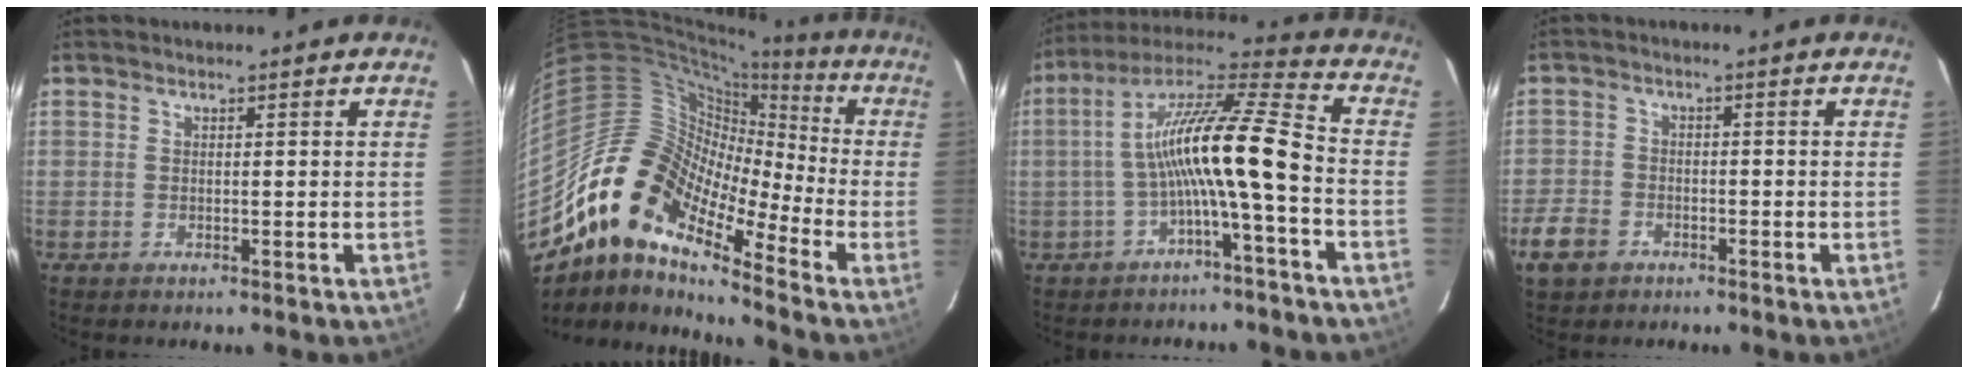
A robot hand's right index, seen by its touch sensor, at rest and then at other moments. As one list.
[{"total": 14.8, "force": [-9.5, 5.8, 9.8], "torque": [-0.141, 0.003, -0.200]}, {"total": 14.4, "force": [-3.2, 0.8, 14.0], "torque": [-0.264, 0.019, -0.064]}, {"total": 6.3, "force": [-3.6, 4.6, 2.4], "torque": [-0.067, 0.012, -0.062]}]